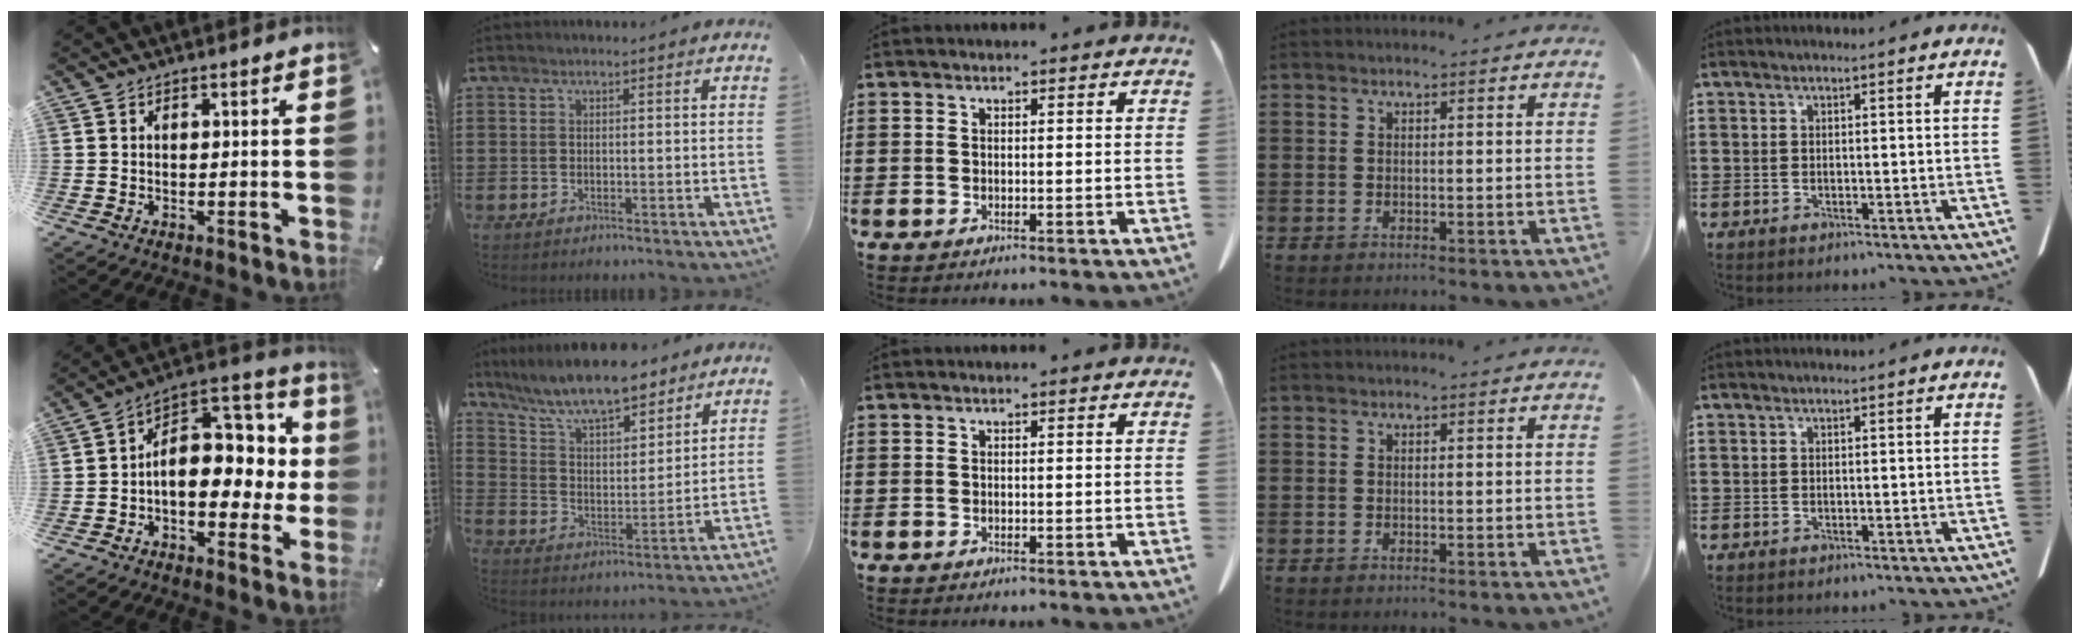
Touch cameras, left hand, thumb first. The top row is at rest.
{"thumb": {"total": 14.7, "force": [0.9, 10.4, 10.4], "torque": [-0.129, -0.009, 0.022]}, "index": {"total": 10.3, "force": [8.8, 2.2, 4.9], "torque": [-0.127, -0.032, 0.159]}}